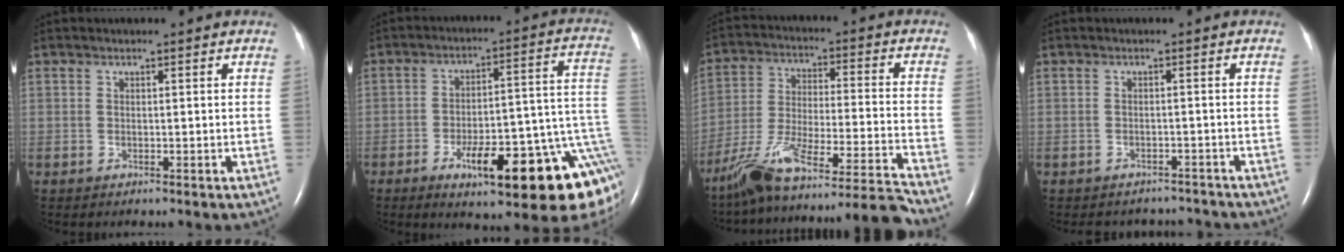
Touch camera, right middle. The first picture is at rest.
{"total": 19.6, "force": [-9.1, 3.8, 17.0], "torque": [-0.127, 0.019, -0.122]}
{"total": 20.8, "force": [-17.7, -1.4, 10.7], "torque": [-0.169, -0.015, -0.295]}
{"total": 5.3, "force": [-5.0, 1.7, -0.2], "torque": [0.003, 0.009, -0.056]}